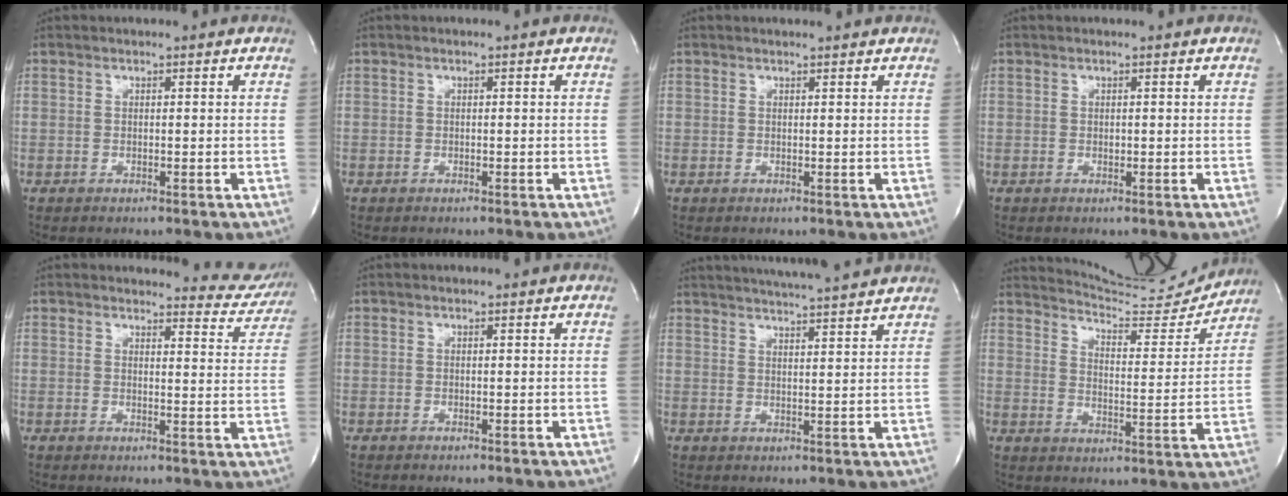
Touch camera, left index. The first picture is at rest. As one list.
[{"total": 0.0}, {"total": 1.8, "force": [1.7, 0.2, 0.2], "torque": [-0.011, 0.003, 0.020]}, {"total": 0.6, "force": [0.2, 0.4, 0.4], "torque": [-0.005, -0.001, 0.004]}, {"total": 8.4, "force": [8.3, 1.5, -0.4], "torque": [0.025, -0.055, 0.068]}, {"total": 0.0}, {"total": 13.1, "force": [12.0, 0.2, 5.1], "torque": [-0.093, 0.010, 0.161]}, {"total": 13.6, "force": [13.5, 0.6, 1.5], "torque": [-0.029, -0.046, 0.180]}]